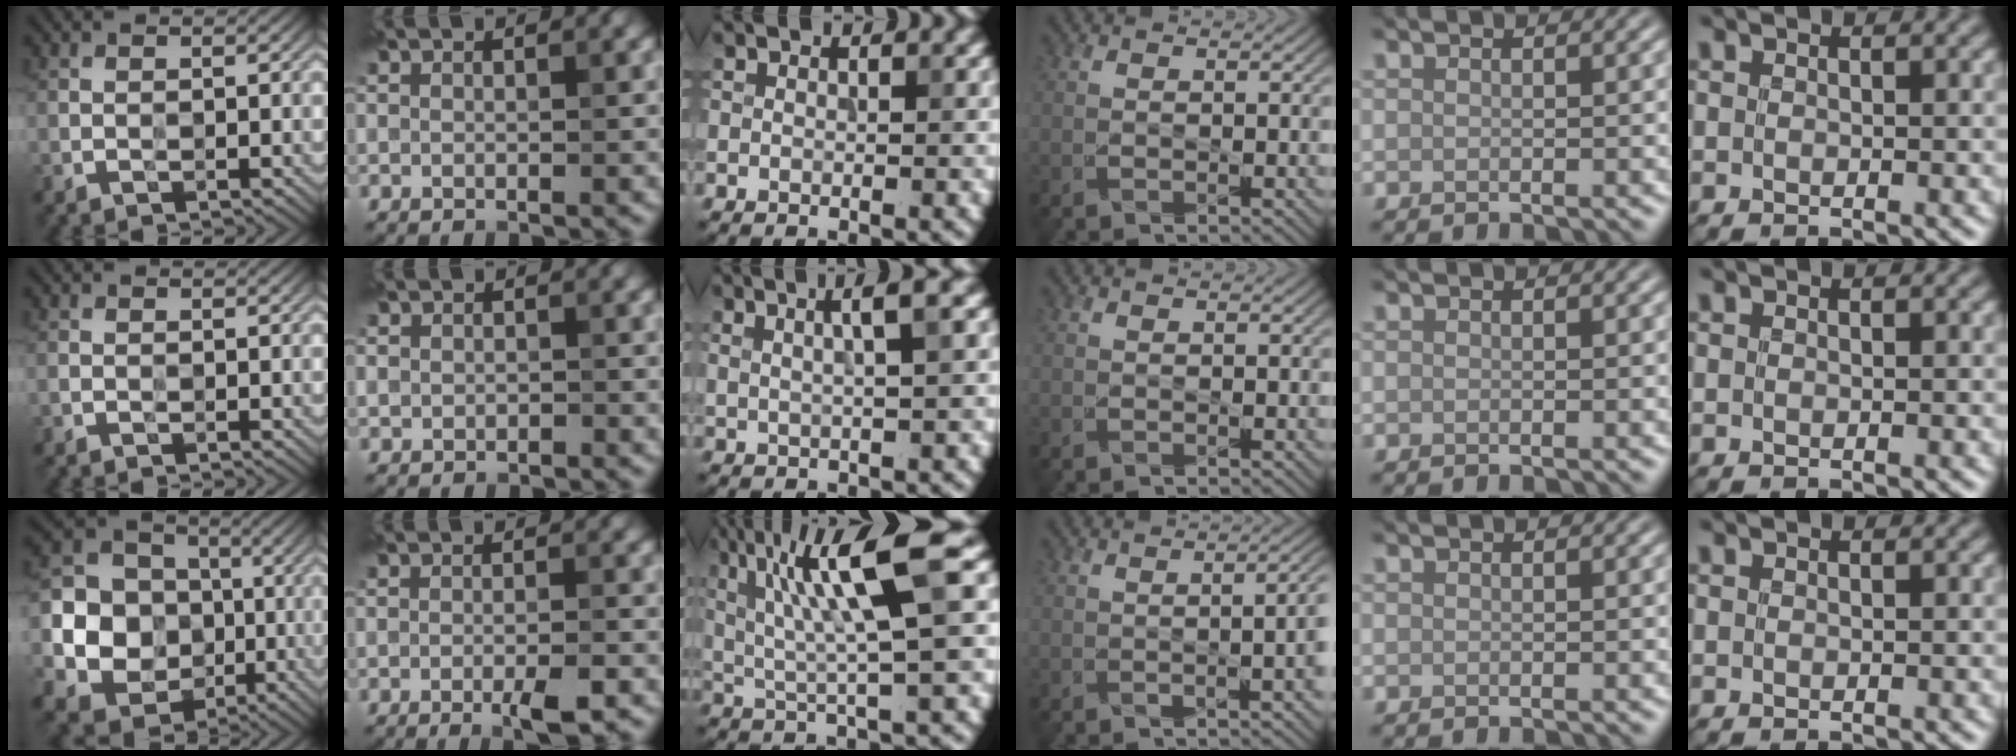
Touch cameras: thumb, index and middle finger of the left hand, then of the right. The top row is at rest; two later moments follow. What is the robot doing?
{"motion": "wipe", "object": "measuring cup"}